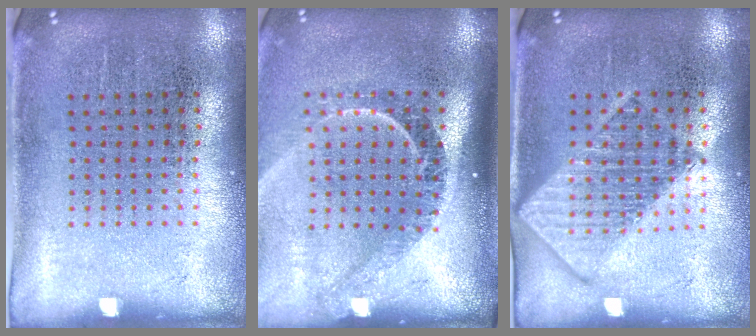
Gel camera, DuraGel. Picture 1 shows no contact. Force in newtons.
{"total": 2.2, "press": 1.6, "slide": 1.6}
{"total": 2.0, "press": 1.9, "slide": 0.2}